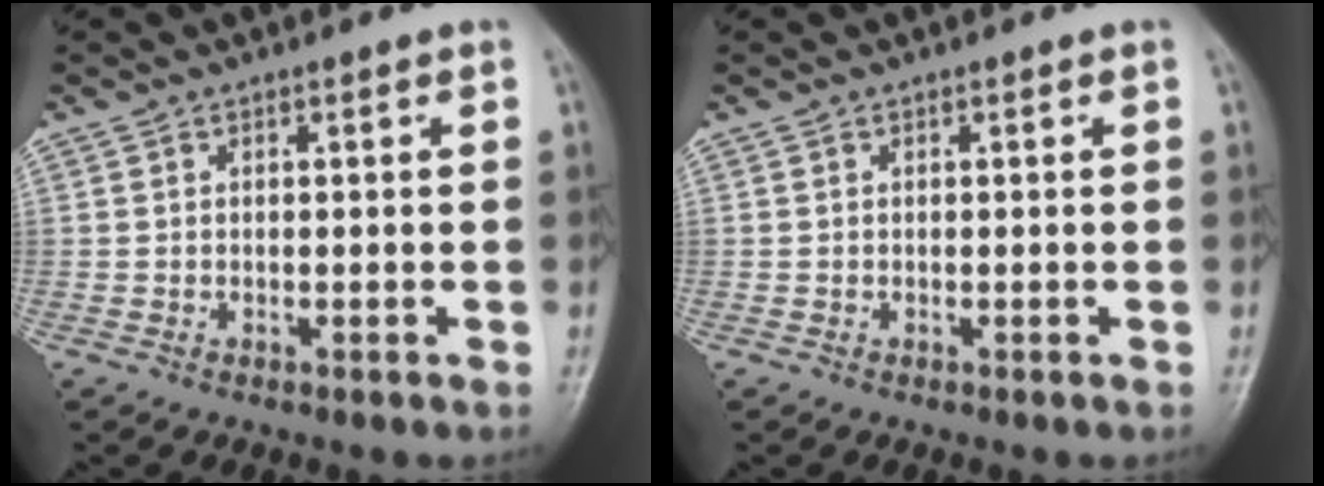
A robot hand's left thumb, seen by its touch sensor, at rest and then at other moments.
{"total": 0.0}